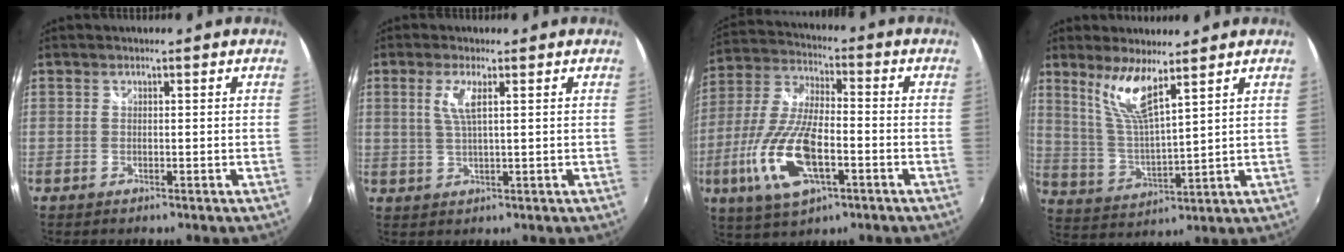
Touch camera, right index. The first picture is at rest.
{"total": 4.0, "force": [1.4, 0.5, 3.7], "torque": [-0.076, -0.002, 0.028]}
{"total": 17.0, "force": [-5.8, 6.6, 14.5], "torque": [-0.316, -0.015, -0.109]}
{"total": 8.9, "force": [6.1, 0.9, 6.4], "torque": [-0.120, -0.005, 0.128]}